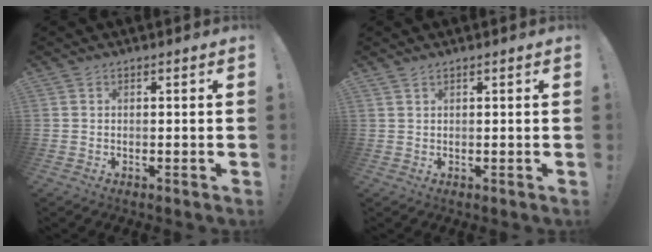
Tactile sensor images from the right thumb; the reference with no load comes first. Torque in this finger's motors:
{"motor_torque": [-0.03, -0.01, 0.23, 0.14, 0.07]}